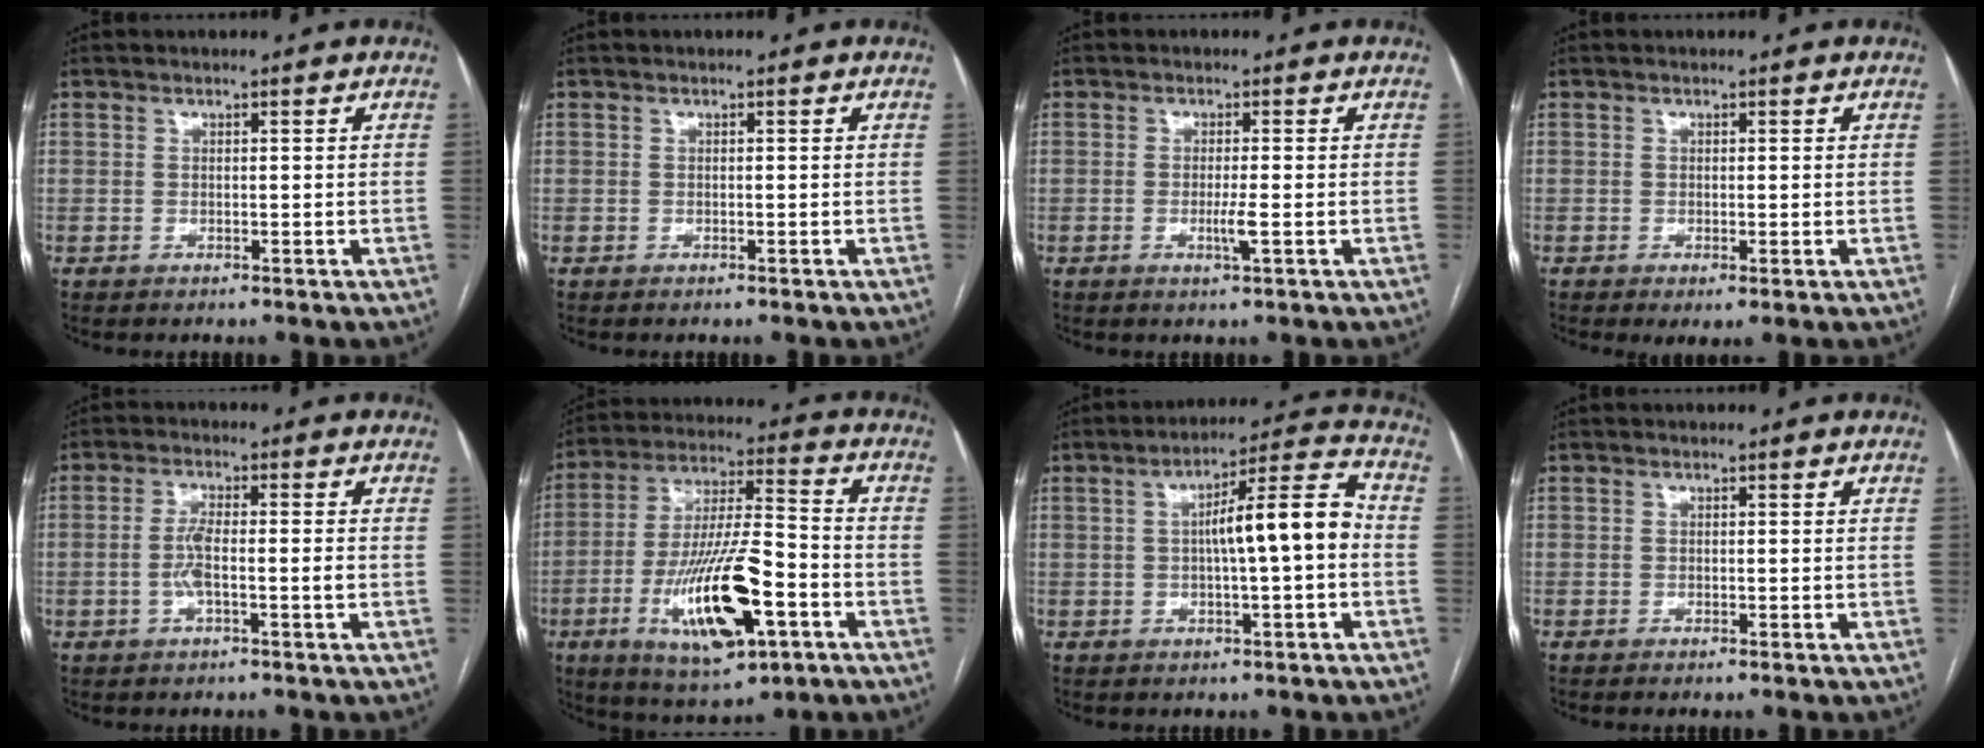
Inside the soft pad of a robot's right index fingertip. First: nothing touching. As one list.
[{"total": 0.0}, {"total": 2.5, "force": [-0.6, -0.1, 2.4], "torque": [-0.047, -0.006, -0.010]}, {"total": 1.9, "force": [-0.5, 0.3, 1.8], "torque": [-0.026, -0.007, -0.004]}, {"total": 4.3, "force": [-1.0, 0.4, 4.1], "torque": [-0.088, 0.006, -0.019]}, {"total": 18.0, "force": [-6.5, 4.3, 16.3], "torque": [-0.318, -0.012, -0.103]}, {"total": 10.1, "force": [-0.3, 1.0, 10.0], "torque": [-0.154, 0.028, -0.007]}, {"total": 0.6, "force": [-0.4, -0.1, 0.5], "torque": [-0.011, 0.000, -0.006]}]